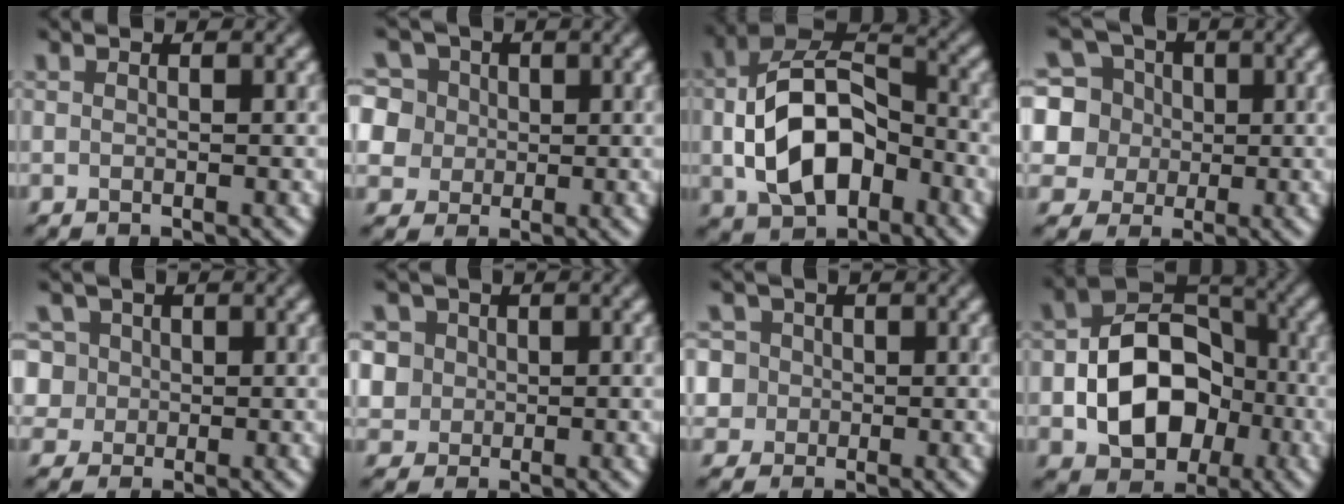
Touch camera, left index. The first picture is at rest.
{"total": 10.4, "force": [4.3, 8.2, 4.8], "torque": [-0.097, 0.041, 0.046]}
{"total": 9.8, "force": [-1.8, 6.1, 7.4], "torque": [-0.151, 0.003, -0.031]}
{"total": 7.9, "force": [1.6, 7.2, 2.6], "torque": [-0.068, 0.029, 0.020]}
{"total": 6.7, "force": [2.0, 5.8, 2.6], "torque": [-0.049, 0.037, 0.002]}
{"total": 6.0, "force": [1.9, 5.2, 2.4], "torque": [-0.042, 0.026, 0.012]}
{"total": 6.0, "force": [0.9, 5.6, 2.0], "torque": [-0.038, 0.036, -0.013]}
{"total": 10.1, "force": [-2.2, 7.2, 6.7], "torque": [-0.103, 0.002, -0.039]}